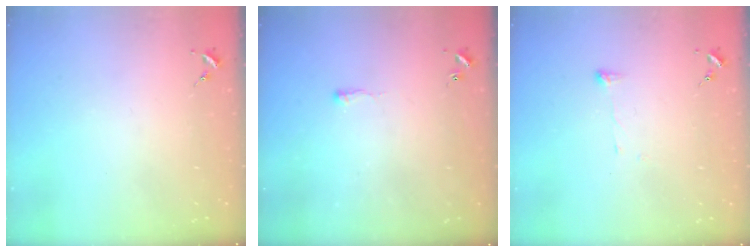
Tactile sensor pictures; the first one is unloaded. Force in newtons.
{"total": 2.1, "press": 2.1, "slide": 0.5}
{"total": 4.8, "press": 4.7, "slide": 0.4}